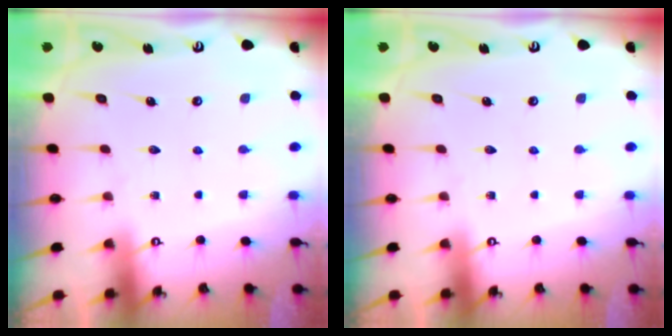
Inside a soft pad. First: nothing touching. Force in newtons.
{"total": 0.0}